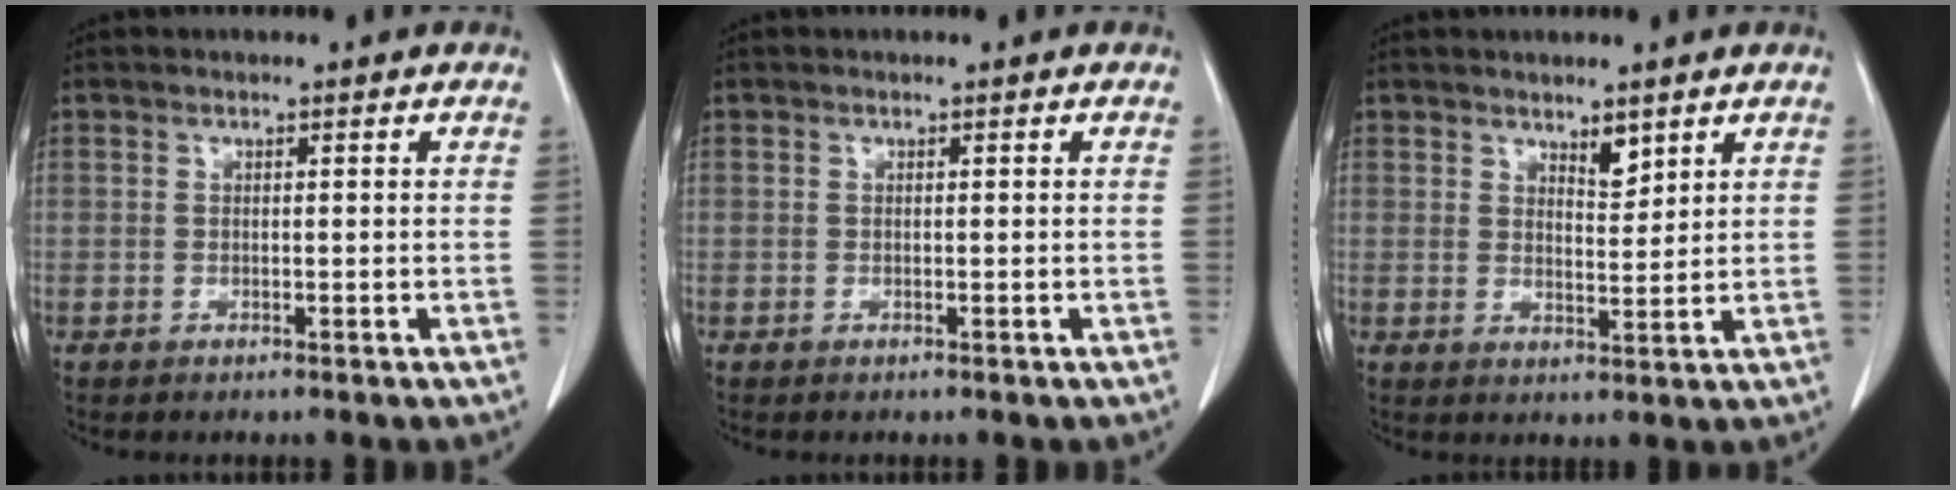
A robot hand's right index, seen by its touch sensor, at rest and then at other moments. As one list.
[{"total": 0.0}, {"total": 2.9, "force": [2.2, 0.9, 1.8], "torque": [-0.030, -0.008, 0.040]}]